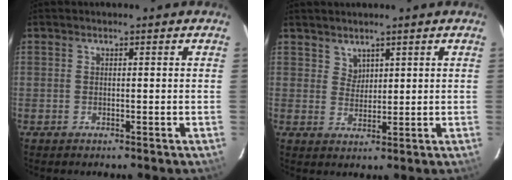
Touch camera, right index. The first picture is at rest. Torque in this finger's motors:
{"motor_torque": [-0.22, 0.08, -0.05, -0.01]}